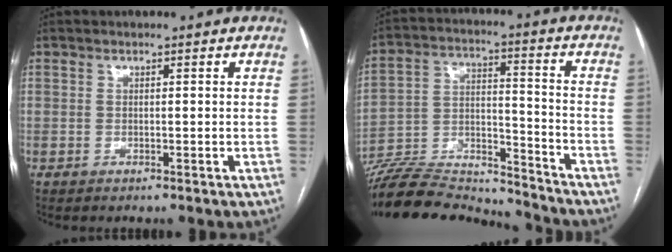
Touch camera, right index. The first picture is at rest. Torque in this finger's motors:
{"motor_torque": [0.02, -2.12, 0.43, 0.14]}